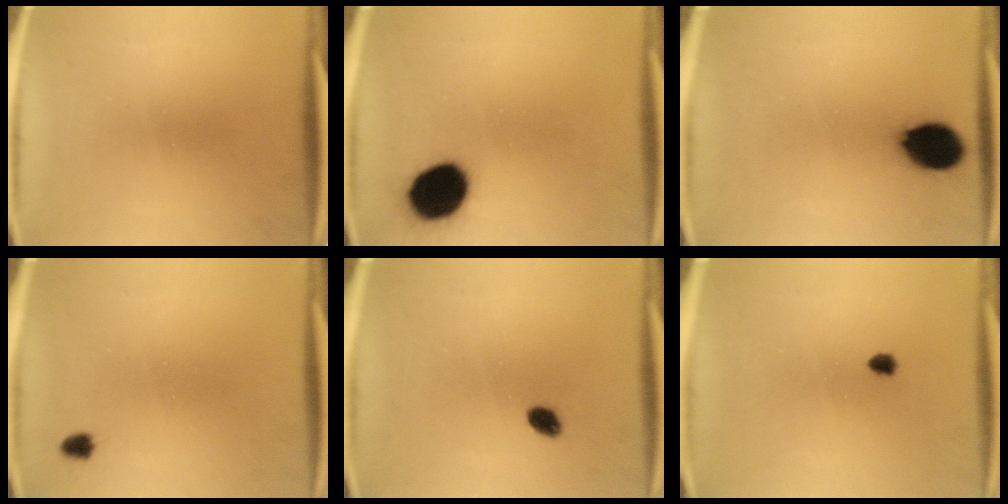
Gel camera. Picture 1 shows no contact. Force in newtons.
{"total": 14.4}
{"total": 11.2}
{"total": 1.5}
{"total": 2.4}
{"total": 1.1}